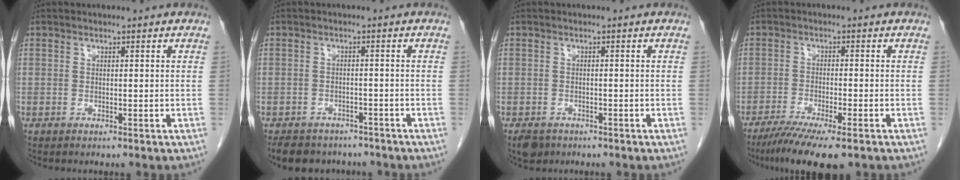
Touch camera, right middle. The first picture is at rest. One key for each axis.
{"total": 8.9, "fx": -7.6, "fy": 4.2, "fz": 2.1, "tx": -0.034, "ty": 0.000, "tz": -0.098}
{"total": 3.0, "fx": -2.2, "fy": 1.9, "fz": 1.0, "tx": -0.017, "ty": -0.001, "tz": -0.031}
{"total": 9.0, "fx": -6.5, "fy": 0.9, "fz": 6.2, "tx": -0.098, "ty": -0.021, "tz": -0.102}